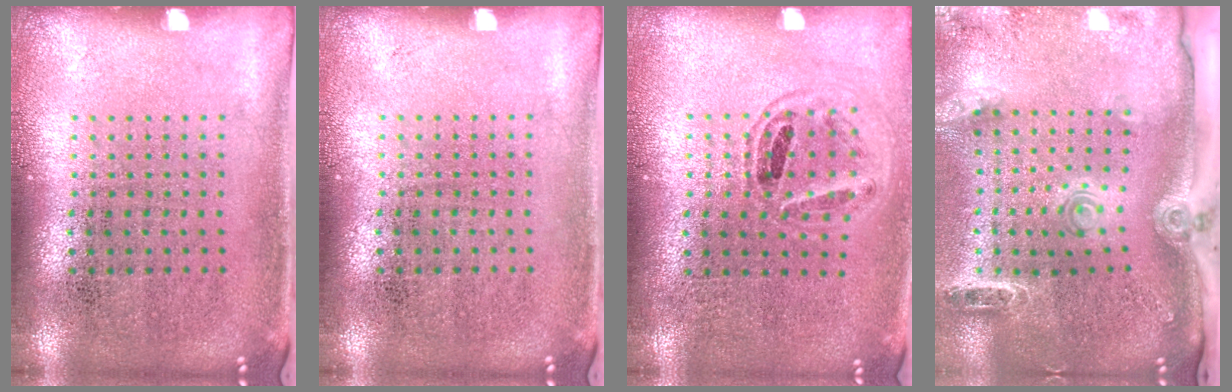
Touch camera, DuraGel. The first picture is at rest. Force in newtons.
{"total": 0.0}
{"total": 0.9, "press": 0.9, "slide": 0.1}
{"total": 2.8, "press": 2.1, "slide": 1.9}